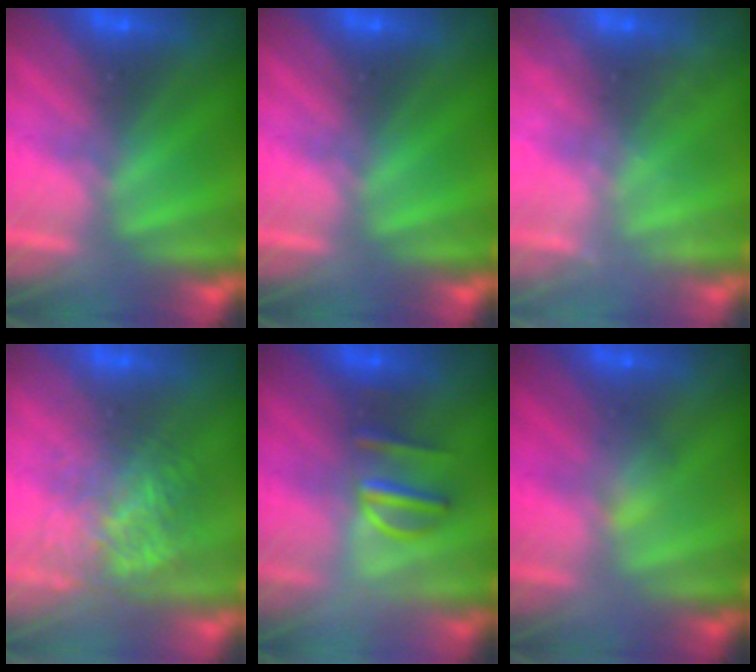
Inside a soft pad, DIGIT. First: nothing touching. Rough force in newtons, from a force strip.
{"total": 0.0}
{"total": 2.2}
{"total": 4.1}
{"total": 2.9}
{"total": 2.8}